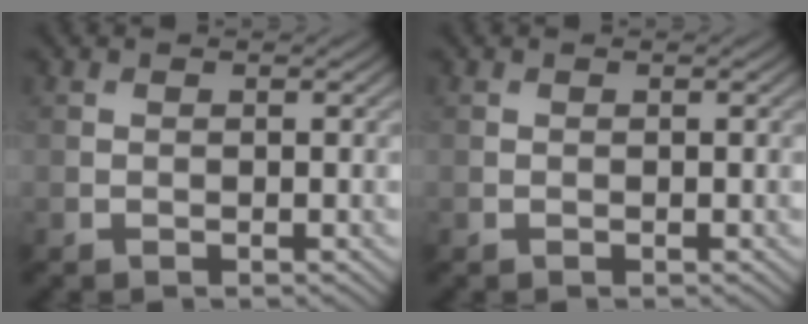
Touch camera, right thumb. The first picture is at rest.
{"total": 0.0}